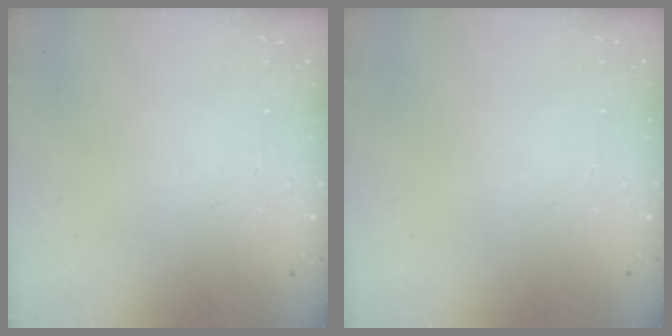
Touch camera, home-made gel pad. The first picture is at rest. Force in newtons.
{"total": 0.0}